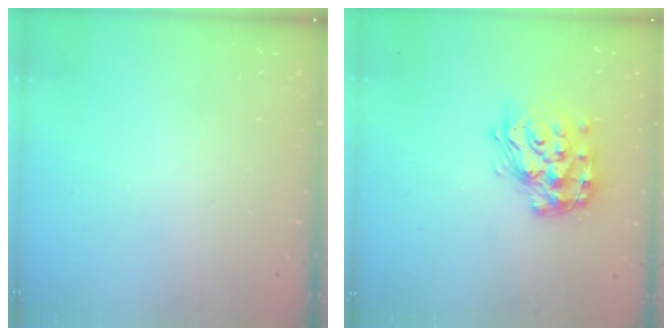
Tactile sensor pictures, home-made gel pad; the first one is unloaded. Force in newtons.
{"total": 18.2, "press": 18.1, "slide": 1.2}